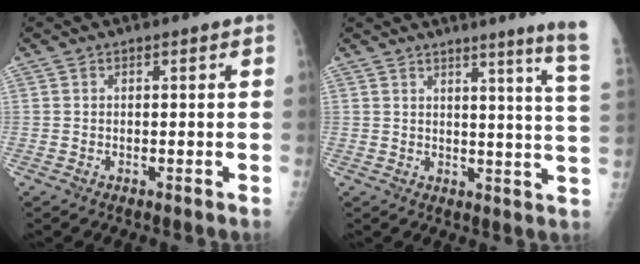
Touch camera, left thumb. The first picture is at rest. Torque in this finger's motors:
{"motor_torque": [2.53, 2.48, 0.37, -0.37, 0.04]}